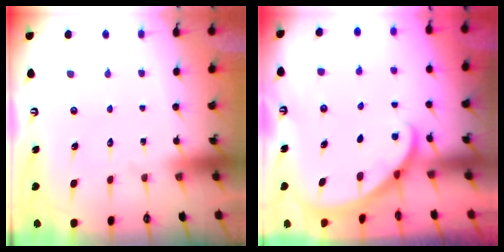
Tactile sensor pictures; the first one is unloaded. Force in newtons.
{"total": 2.0, "press": 2.0, "slide": 0.1}